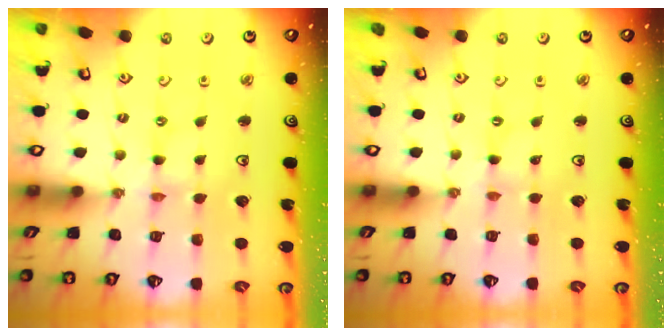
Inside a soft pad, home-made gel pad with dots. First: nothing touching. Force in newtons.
{"total": 0.0}